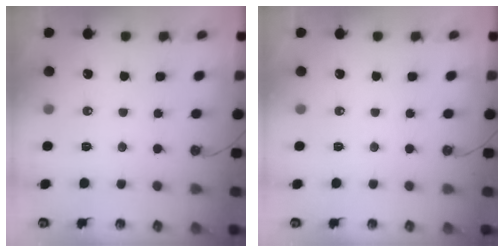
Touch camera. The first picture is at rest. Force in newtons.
{"total": 0.0}